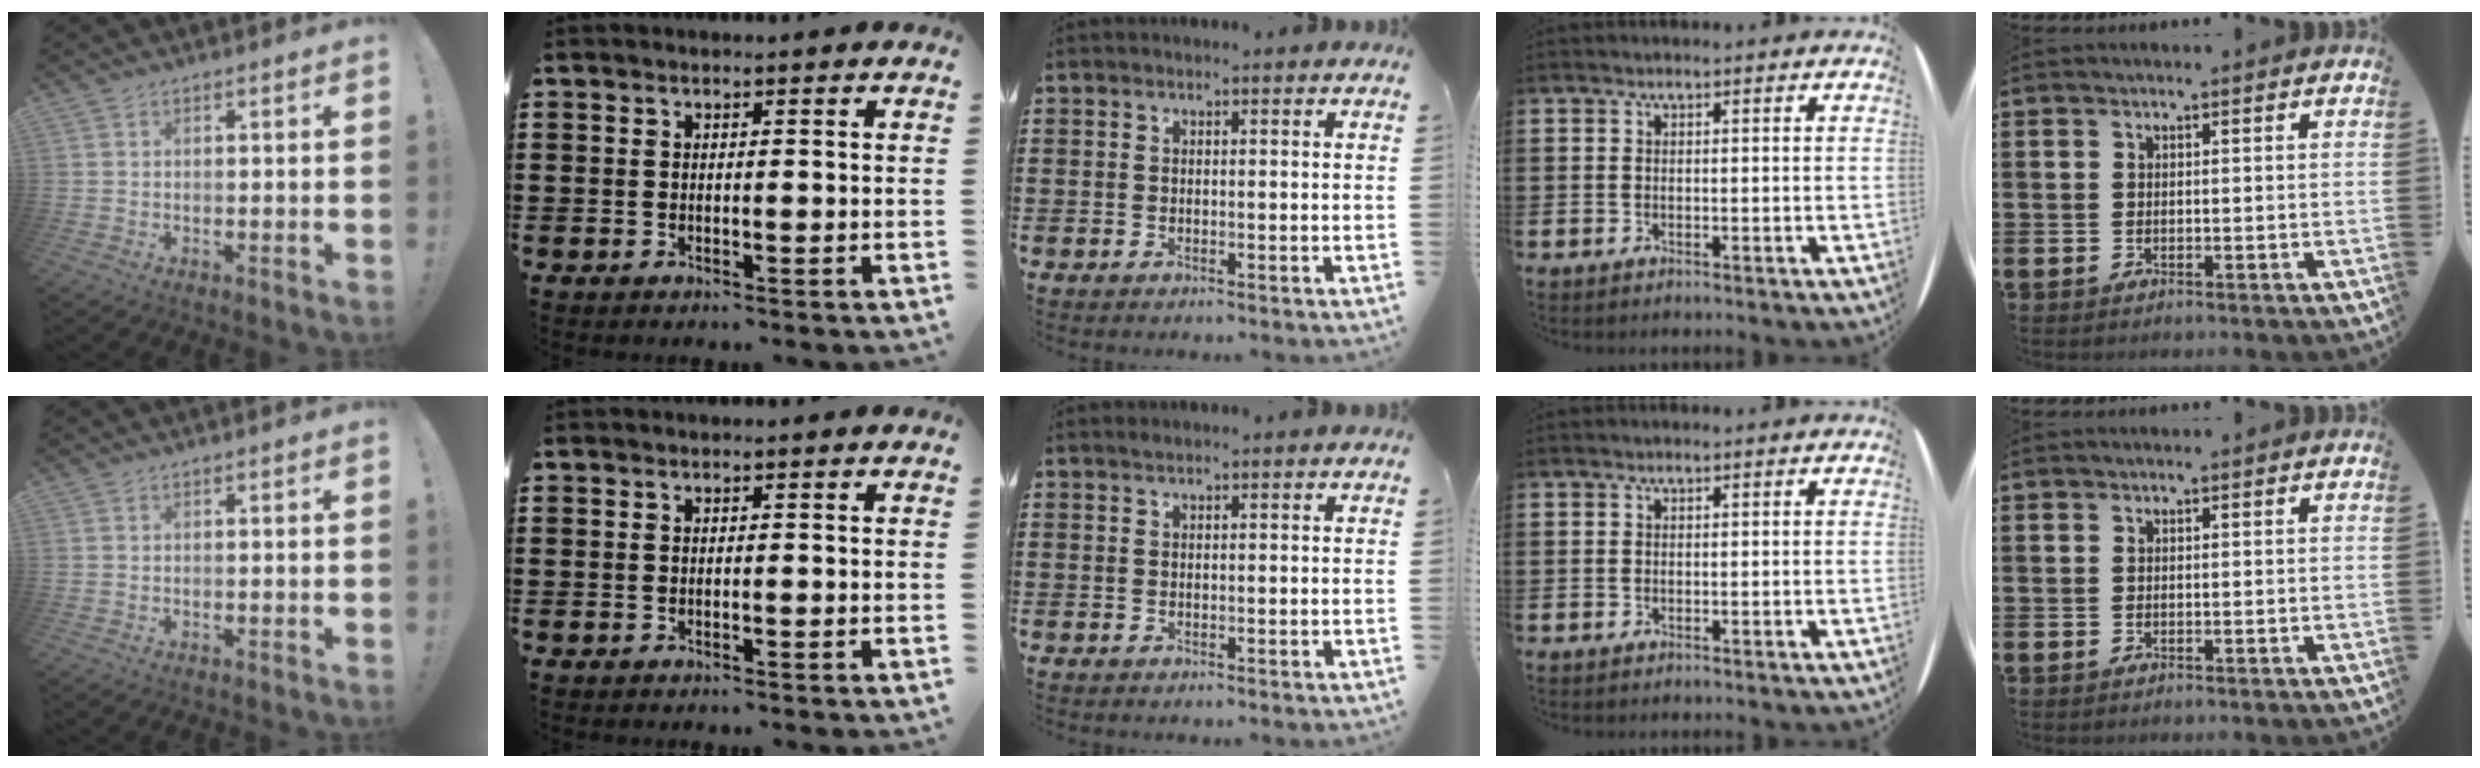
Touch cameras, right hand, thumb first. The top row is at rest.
{"middle": {"total": 0.5, "force": [0.5, -0.1, 0.2], "torque": [-0.004, -0.003, 0.010]}}